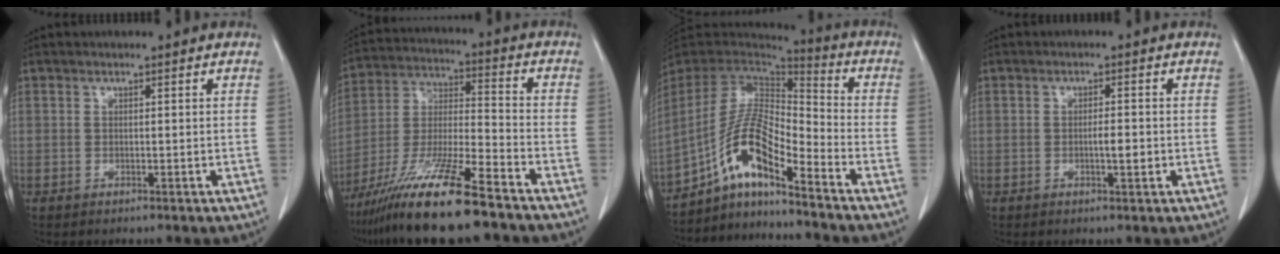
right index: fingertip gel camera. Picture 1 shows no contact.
{"total": 16.6, "force": [-12.0, 0.8, 11.4], "torque": [-0.239, -0.035, -0.222]}
{"total": 12.2, "force": [-7.7, 2.0, 9.3], "torque": [-0.186, 0.016, -0.141]}
{"total": 2.4, "force": [-0.5, 0.5, 2.3], "torque": [-0.043, 0.000, -0.007]}